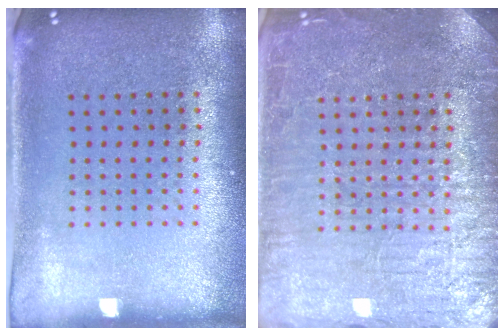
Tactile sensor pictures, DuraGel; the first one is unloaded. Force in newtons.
{"total": 7.1, "press": 7.1, "slide": 1.1}